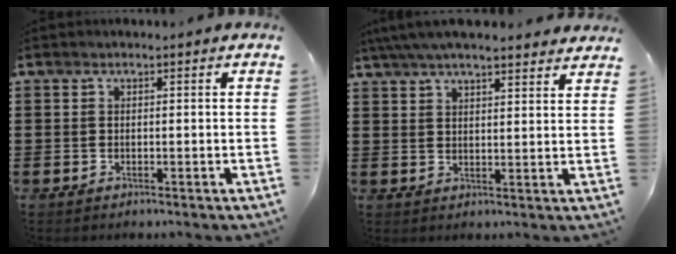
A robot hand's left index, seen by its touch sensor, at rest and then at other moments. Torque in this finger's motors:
{"motor_torque": [2.14, 0.00, 1.05, 0.21]}